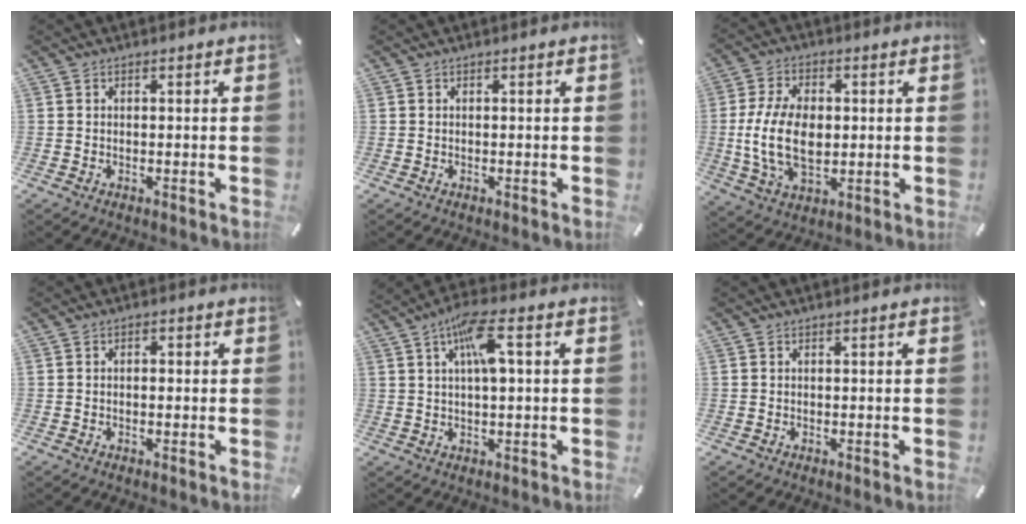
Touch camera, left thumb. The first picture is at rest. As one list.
[{"total": 0.0}, {"total": 14.1, "force": [-0.4, 9.0, 10.9], "torque": [-0.240, 0.006, -0.004]}, {"total": 1.5, "force": [-0.4, 0.8, 1.1], "torque": [-0.022, 0.003, -0.008]}, {"total": 8.9, "force": [2.8, 2.5, 8.1], "torque": [-0.149, 0.006, 0.047]}, {"total": 0.0}]